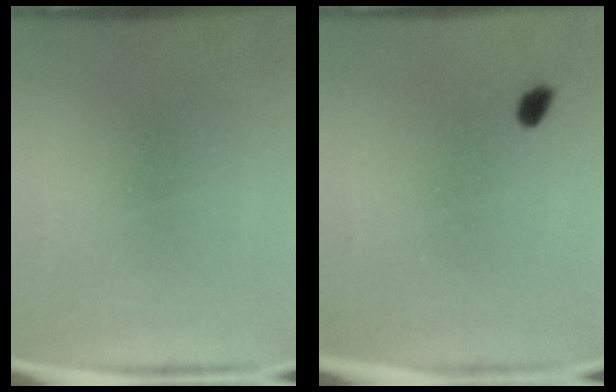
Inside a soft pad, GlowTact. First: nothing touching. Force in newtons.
{"total": 1.5}